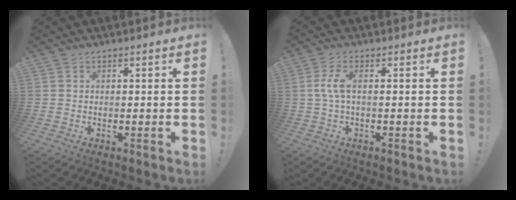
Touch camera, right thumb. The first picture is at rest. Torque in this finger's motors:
{"motor_torque": [0.45, 0.26, 0.66, -0.13, 0.14]}